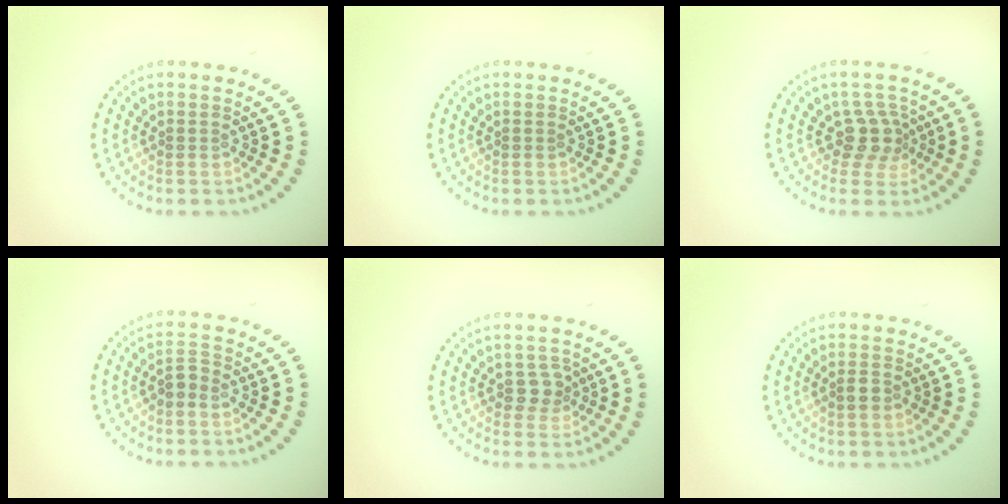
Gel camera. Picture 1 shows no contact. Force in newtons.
{"total": 0.0}
{"total": 2.7, "press": 2.1, "slide": 1.6}
{"total": 1.4, "press": 1.2, "slide": 0.8}
{"total": 1.7, "press": 1.6, "slide": 0.7}
{"total": 1.1, "press": 1.0, "slide": 0.4}